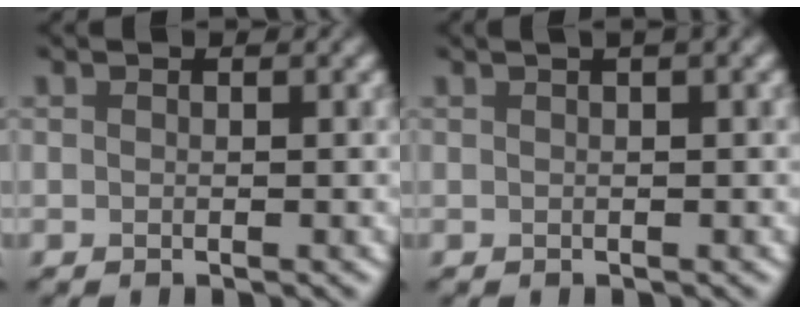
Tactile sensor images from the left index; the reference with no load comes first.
{"total": 4.5, "force": [2.2, 1.9, 3.4], "torque": [-0.020, 0.031, 0.008]}